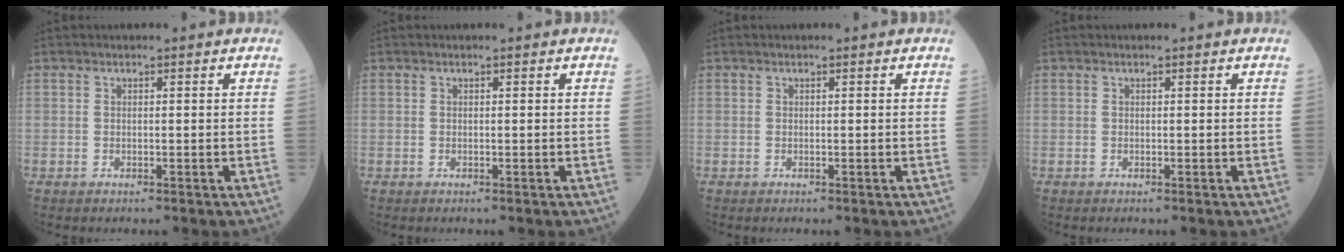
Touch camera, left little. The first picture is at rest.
{"total": 0.0}
{"total": 0.0}
{"total": 0.0}